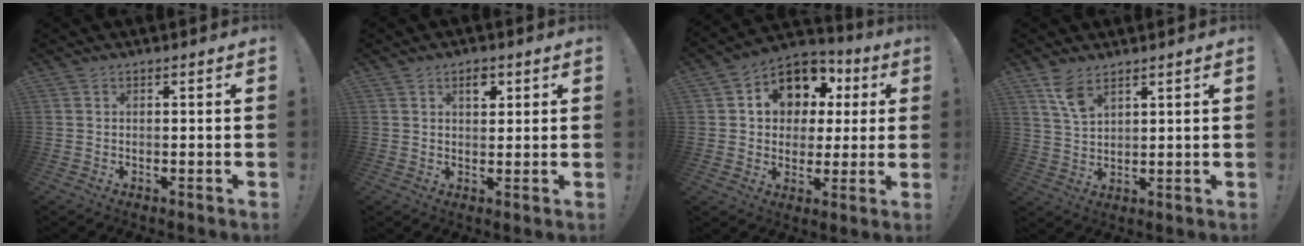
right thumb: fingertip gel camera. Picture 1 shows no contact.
{"total": 4.2, "force": [1.9, 2.7, 2.6], "torque": [-0.026, -0.004, 0.028]}
{"total": 12.7, "force": [4.5, 10.3, 5.9], "torque": [-0.091, -0.024, 0.089]}
{"total": 6.4, "force": [4.4, 2.7, 3.9], "torque": [-0.064, -0.025, 0.080]}